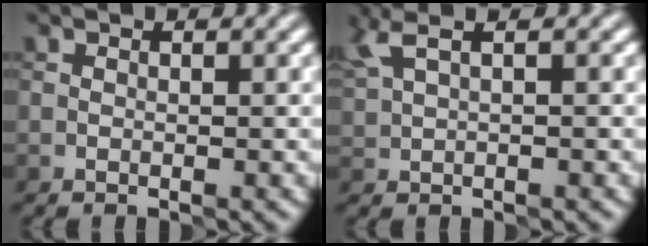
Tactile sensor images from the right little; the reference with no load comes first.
{"total": 3.2, "force": [2.2, 0.7, 2.3], "torque": [-0.069, 0.012, 0.054]}